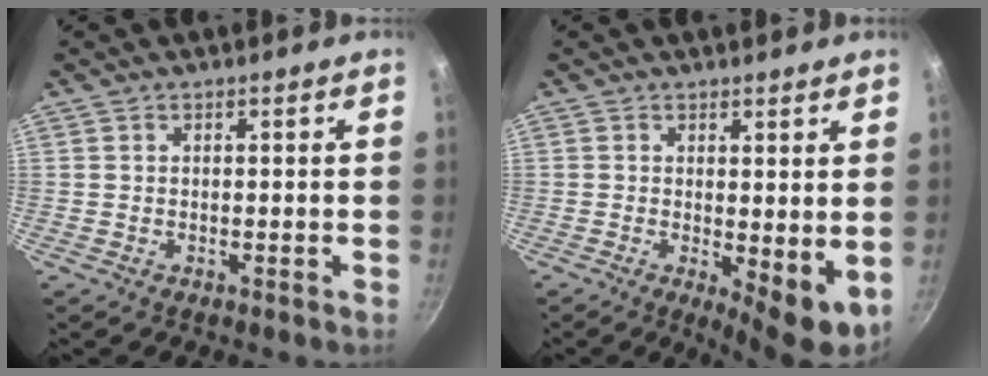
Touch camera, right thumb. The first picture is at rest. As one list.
[{"total": 6.3, "force": [0.3, 2.3, 5.9], "torque": [-0.079, -0.019, 0.009]}]